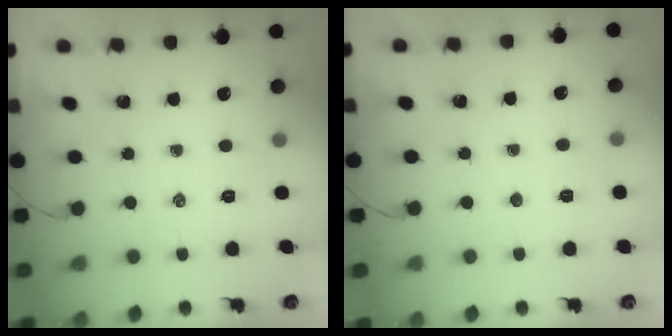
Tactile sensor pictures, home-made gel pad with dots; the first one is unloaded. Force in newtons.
{"total": 1.9, "press": 1.8, "slide": 0.6}